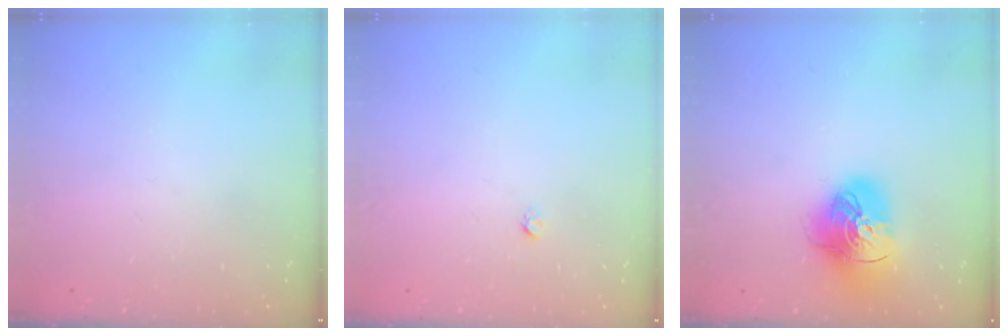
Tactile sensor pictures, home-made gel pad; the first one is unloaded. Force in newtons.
{"total": 1.6, "press": 1.5, "slide": 0.1}
{"total": 16.2, "press": 16.1, "slide": 1.7}